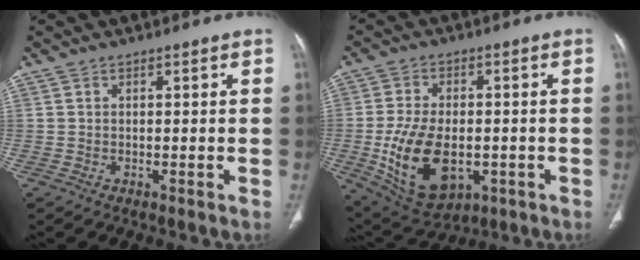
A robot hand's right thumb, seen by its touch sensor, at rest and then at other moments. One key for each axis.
{"total": 15.7, "fx": -3.5, "fy": 9.4, "fz": 12.1, "tx": -0.205, "ty": -0.001, "tz": -0.038}